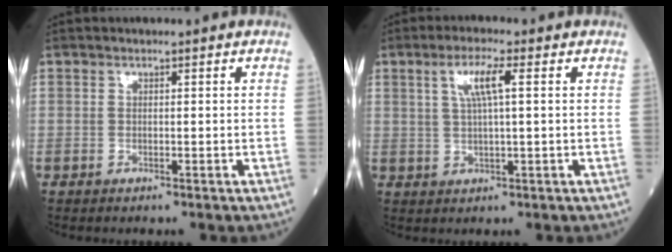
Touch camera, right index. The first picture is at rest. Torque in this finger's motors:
{"motor_torque": [0.28, 0.16, 0.11, 0.05]}